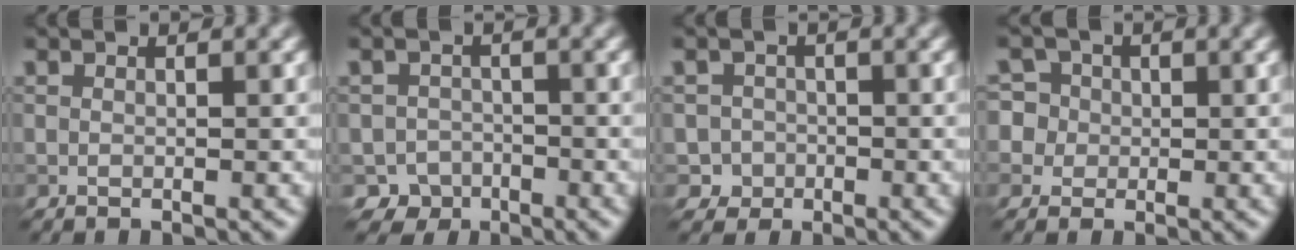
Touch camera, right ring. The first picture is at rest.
{"total": 3.2, "force": [-2.0, 2.5, 0.1], "torque": [0.018, 0.002, -0.032]}
{"total": 2.6, "force": [-1.1, 2.4, -0.1], "torque": [0.030, 0.004, -0.020]}
{"total": 5.9, "force": [1.3, 5.4, 1.9], "torque": [-0.028, 0.044, -0.007]}